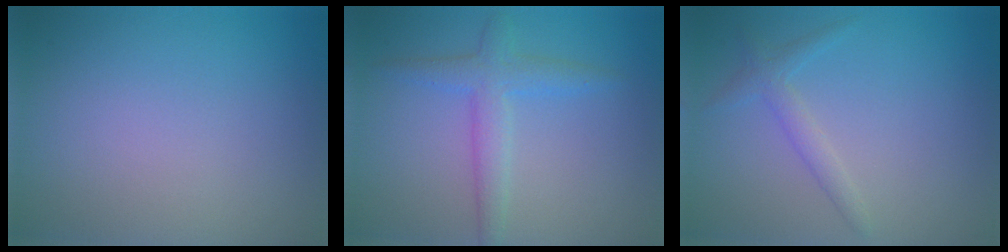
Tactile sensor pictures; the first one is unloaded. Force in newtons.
{"total": 2.8, "press": 2.8, "slide": 0.1}
{"total": 1.7, "press": 1.7, "slide": 0.1}